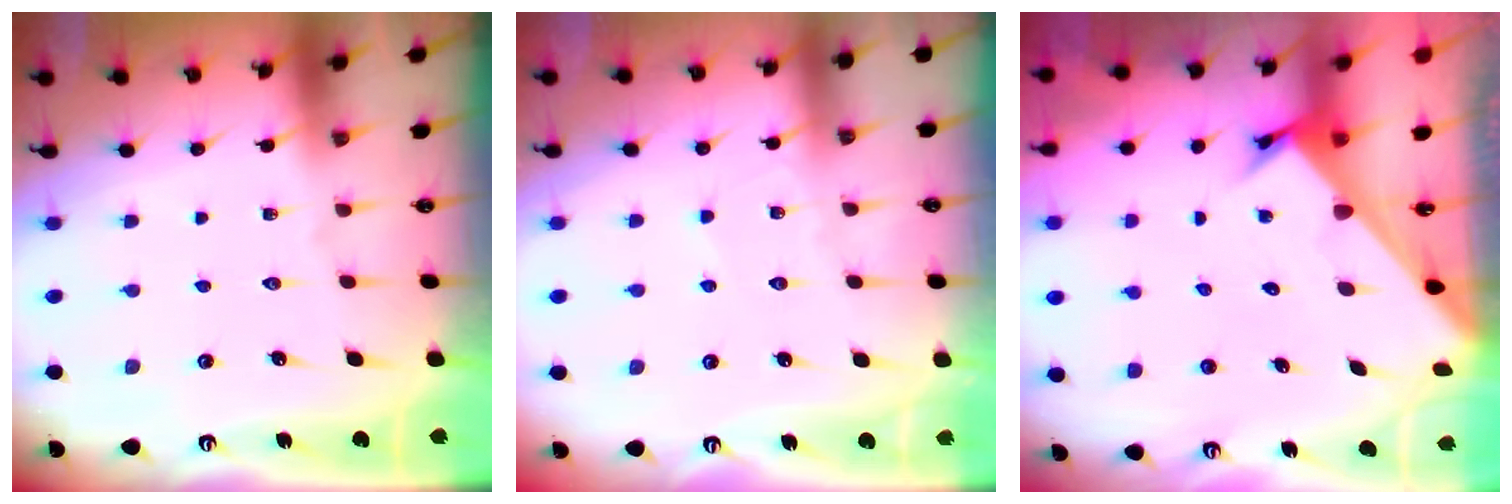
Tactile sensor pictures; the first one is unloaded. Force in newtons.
{"total": 4.6, "press": 4.6, "slide": 0.4}
{"total": 2.7, "press": 2.7, "slide": 0.2}